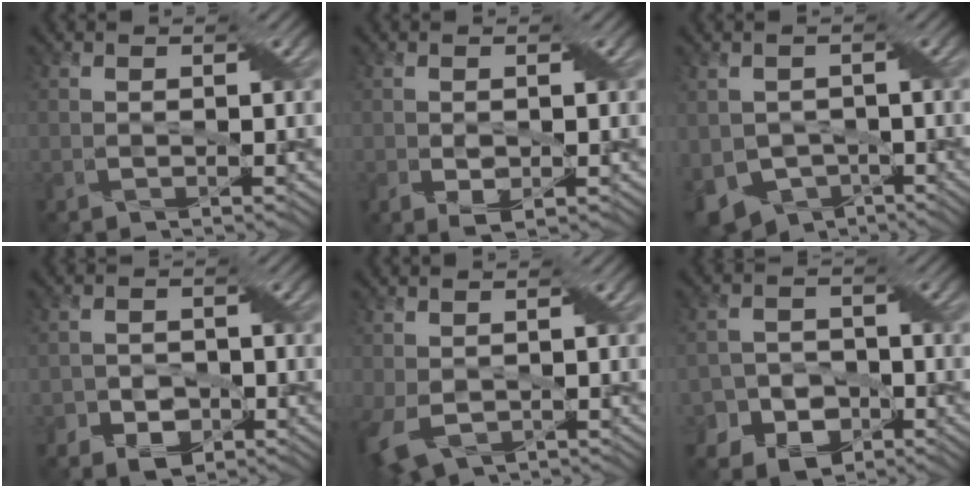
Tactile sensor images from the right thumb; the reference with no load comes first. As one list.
[{"total": 2.4, "force": [-0.4, 1.3, 2.0], "torque": [-0.038, -0.008, 0.002]}, {"total": 6.9, "force": [-3.0, 5.1, 3.6], "torque": [-0.084, -0.024, -0.053]}, {"total": 4.1, "force": [-2.1, 2.9, 1.9], "torque": [-0.026, -0.001, -0.037]}, {"total": 5.5, "force": [-1.6, 3.5, 4.0], "torque": [-0.105, -0.012, -0.024]}, {"total": 6.3, "force": [-3.6, 4.8, 2.1], "torque": [-0.026, -0.003, -0.066]}]